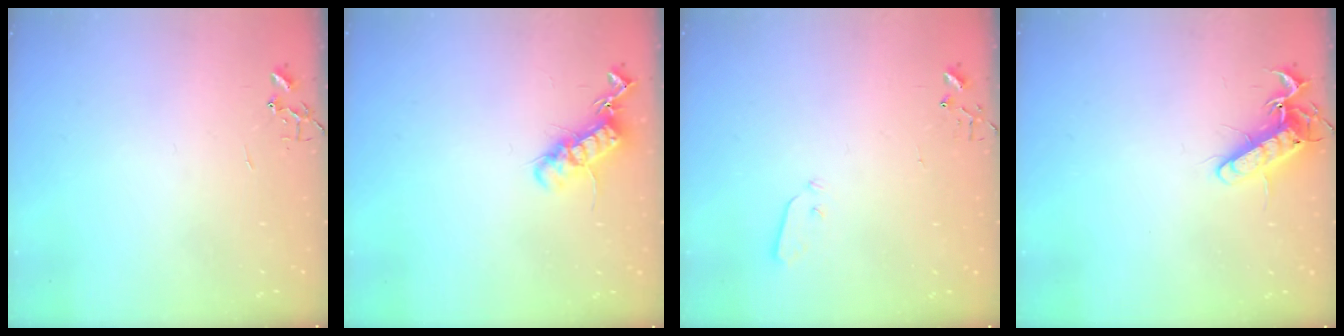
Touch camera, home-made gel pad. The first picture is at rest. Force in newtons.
{"total": 13.3, "press": 13.3, "slide": 0.3}
{"total": 3.8, "press": 3.8, "slide": 0.1}
{"total": 13.6, "press": 13.6, "slide": 1.4}